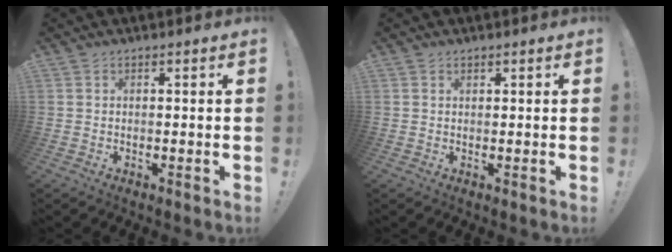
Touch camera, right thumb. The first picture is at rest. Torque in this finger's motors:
{"motor_torque": [-0.08, 0.17, 0.29, -0.24, -0.03]}